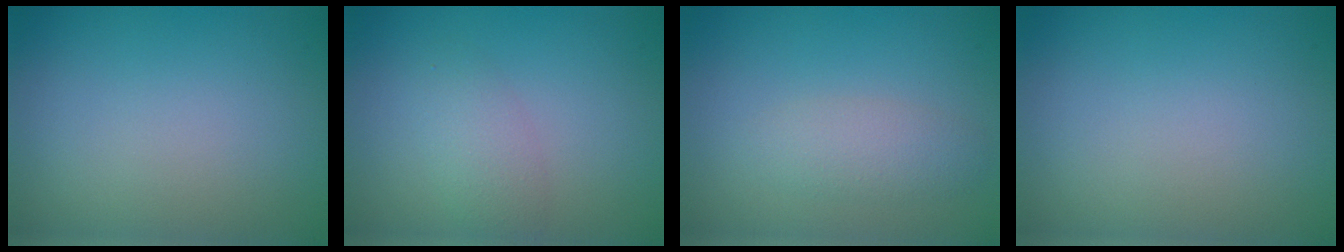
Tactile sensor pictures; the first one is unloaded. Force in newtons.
{"total": 2.2, "press": 2.2, "slide": 0.2}
{"total": 2.3, "press": 2.3, "slide": 0.1}
{"total": 0.0}